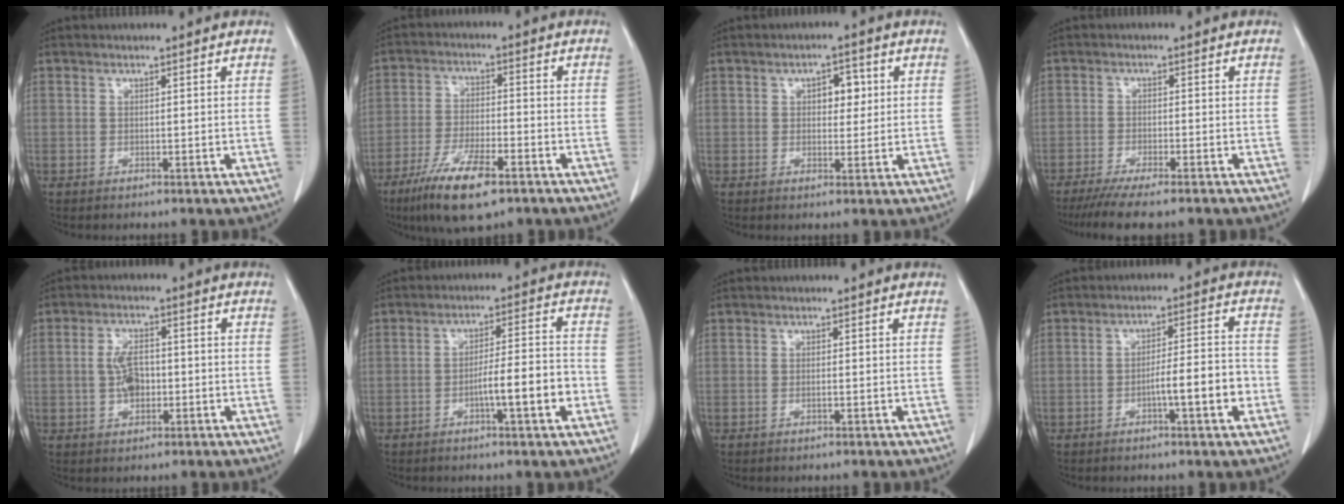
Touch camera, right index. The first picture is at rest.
{"total": 10.9, "force": [-6.8, 2.4, 8.2], "torque": [-0.157, -0.020, -0.116]}
{"total": 3.7, "force": [1.0, 2.1, 2.9], "torque": [-0.039, 0.008, 0.014]}
{"total": 9.6, "force": [-7.9, 1.0, 5.4], "torque": [-0.073, -0.019, -0.120]}
{"total": 4.8, "force": [-0.6, 2.6, 4.0], "torque": [-0.078, 0.007, -0.011]}
{"total": 7.8, "force": [-2.7, 0.3, 7.3], "torque": [-0.113, 0.010, -0.043]}
{"total": 0.7, "force": [-0.2, 0.0, 0.6], "torque": [-0.015, -0.001, -0.002]}
{"total": 7.2, "force": [-2.5, 0.5, 6.7], "torque": [-0.103, 0.012, -0.038]}